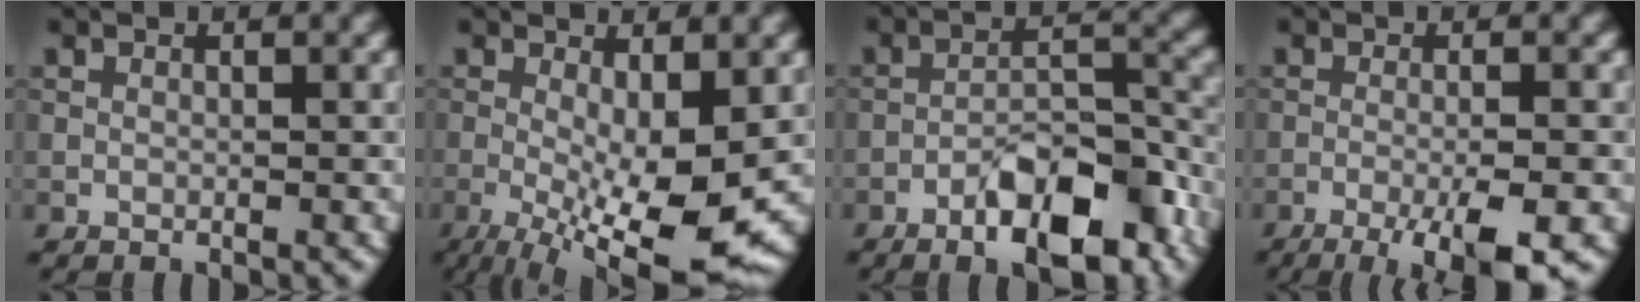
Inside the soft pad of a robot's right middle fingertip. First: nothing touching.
{"total": 10.4, "force": [-2.5, 3.0, 9.6], "torque": [-0.168, -0.024, -0.030]}
{"total": 8.4, "force": [-4.9, 3.1, 6.0], "torque": [-0.085, 0.011, -0.080]}
{"total": 7.3, "force": [-3.8, 1.7, 6.0], "torque": [-0.087, -0.003, -0.059]}